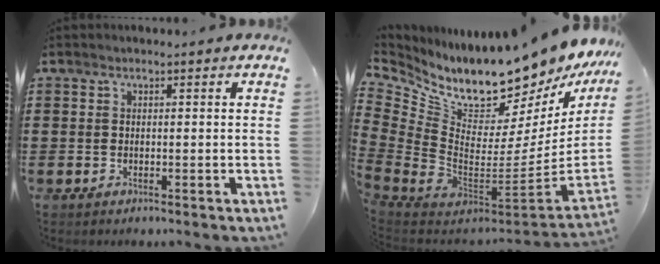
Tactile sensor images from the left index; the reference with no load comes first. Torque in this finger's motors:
{"motor_torque": [2.14, 0.00, 1.00, 0.11]}